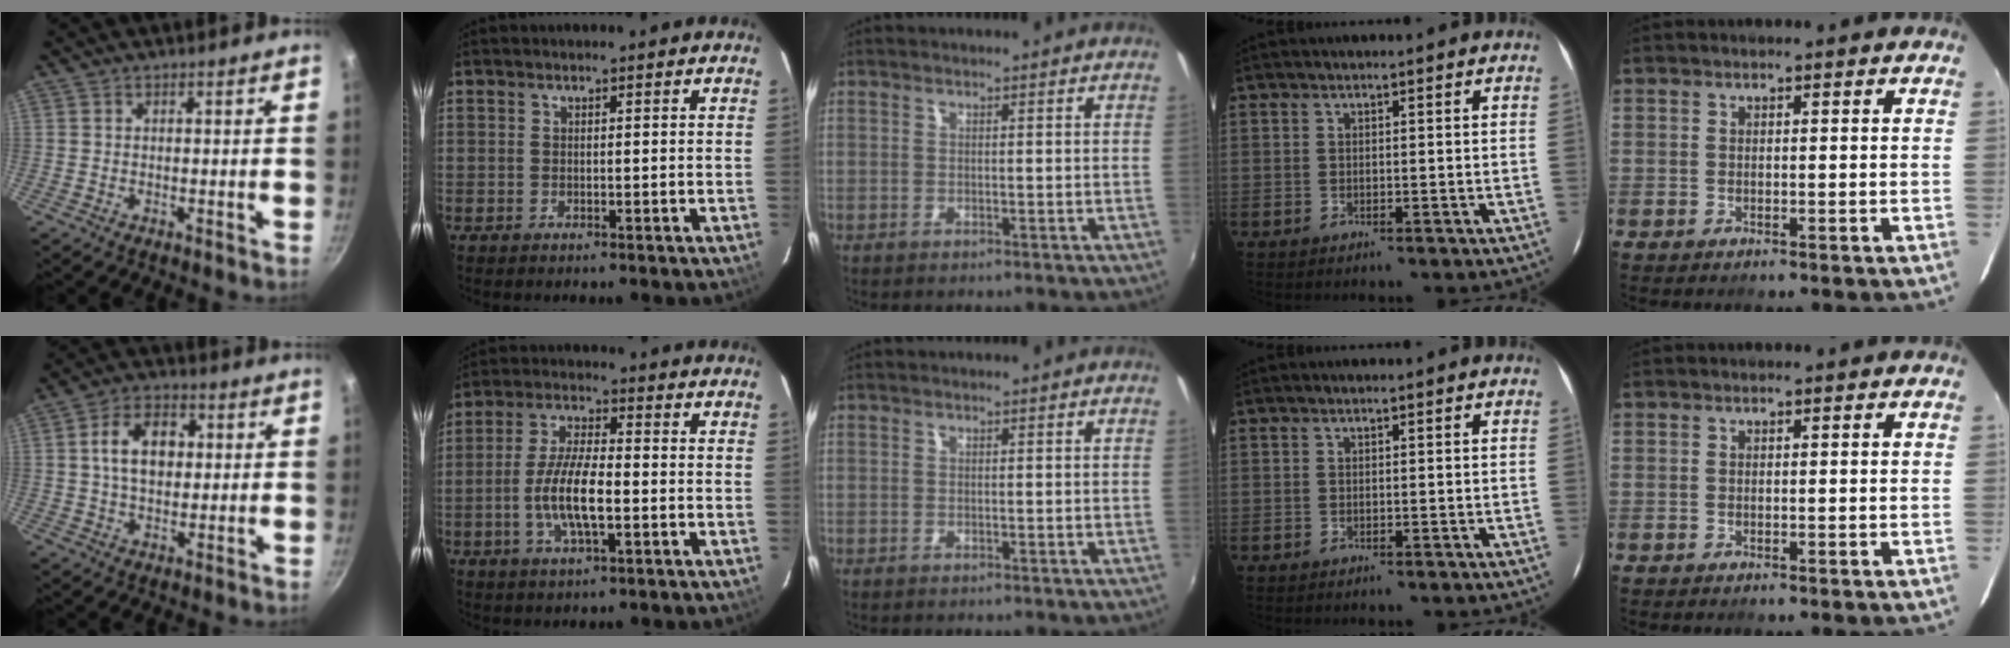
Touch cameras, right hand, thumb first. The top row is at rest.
{"thumb": {"total": 9.7, "force": [1.5, 6.6, 6.9], "torque": [-0.095, 0.011, 0.017]}, "index": {"total": 9.3, "force": [-2.3, 2.6, 8.7], "torque": [-0.173, 0.000, -0.046]}}